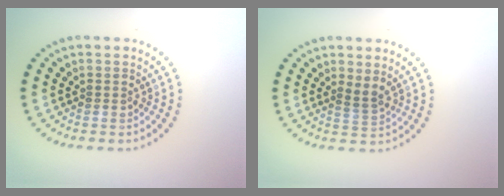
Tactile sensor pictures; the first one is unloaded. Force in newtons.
{"total": 1.4, "press": 0.9, "slide": 1.1}